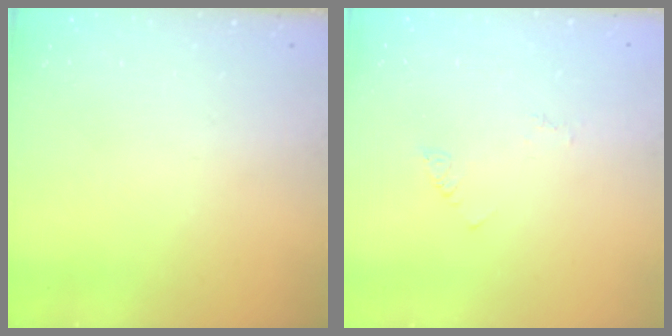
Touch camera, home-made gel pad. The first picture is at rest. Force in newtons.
{"total": 2.5, "press": 2.5, "slide": 0.4}